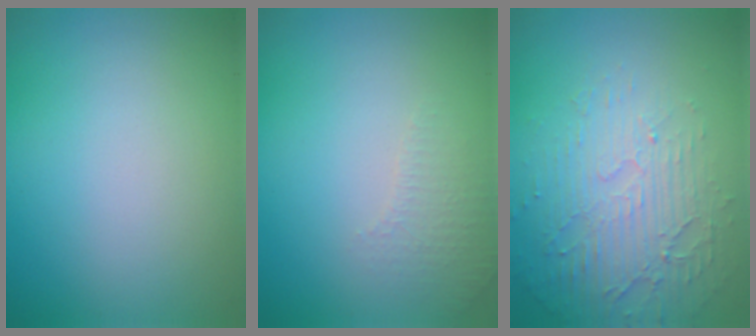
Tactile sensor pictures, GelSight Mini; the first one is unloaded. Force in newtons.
{"total": 1.6, "press": 1.6, "slide": 0.4}
{"total": 5.4, "press": 3.4, "slide": 4.3}